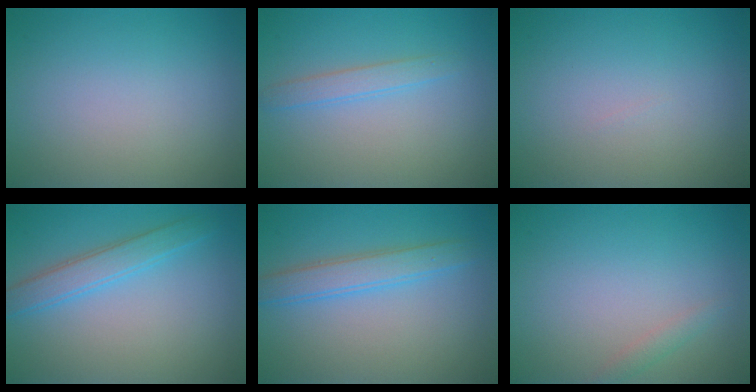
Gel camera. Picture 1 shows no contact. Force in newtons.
{"total": 1.7, "press": 1.7, "slide": 0.0}
{"total": 0.0}
{"total": 2.8, "press": 2.8, "slide": 0.1}
{"total": 3.0, "press": 3.0, "slide": 0.0}
{"total": 1.0, "press": 1.0, "slide": 0.0}